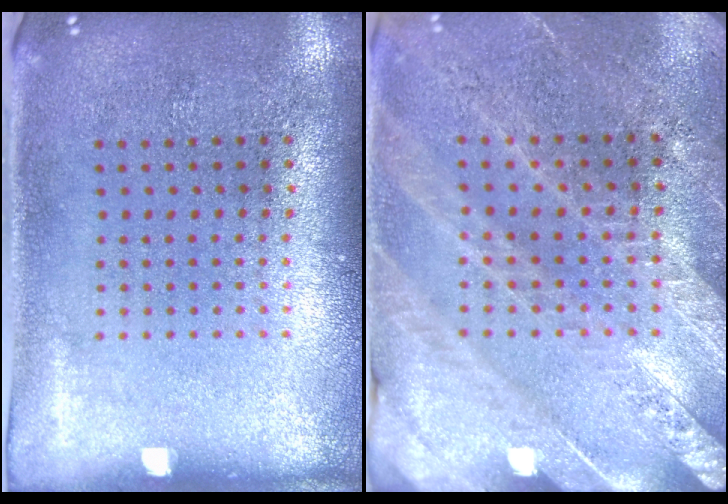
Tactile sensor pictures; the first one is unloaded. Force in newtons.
{"total": 2.7, "press": 2.7, "slide": 0.5}